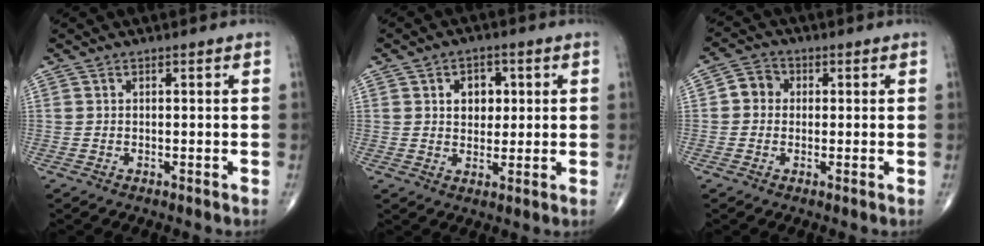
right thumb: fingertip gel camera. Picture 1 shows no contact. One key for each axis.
{"total": 5.8, "fx": 1.5, "fy": 4.3, "fz": 3.6, "tx": -0.022, "ty": -0.004, "tz": 0.020}
{"total": 4.1, "fx": 0.2, "fy": 3.7, "fz": 1.8, "tx": -0.015, "ty": 0.011, "tz": -0.007}